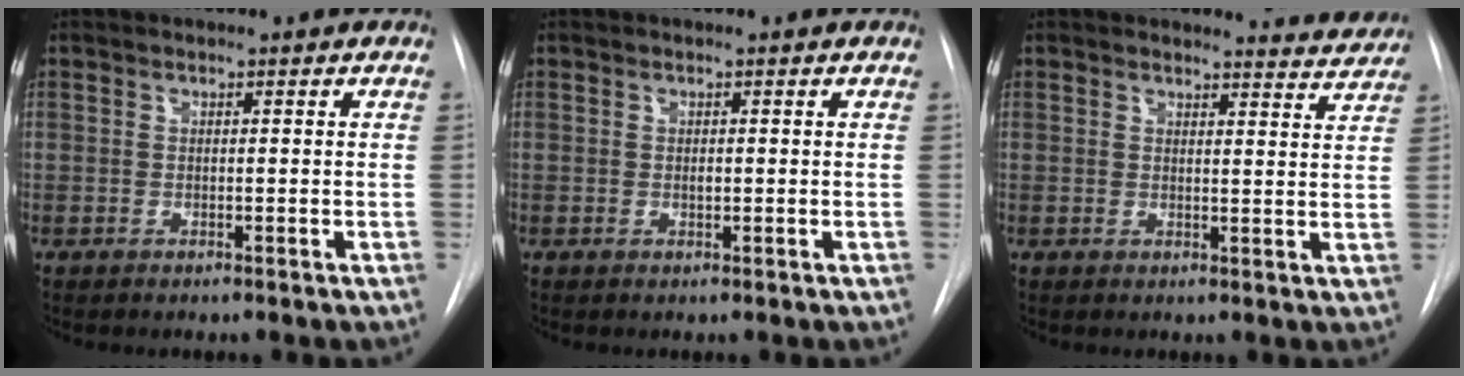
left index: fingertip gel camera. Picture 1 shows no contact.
{"total": 0.5, "force": [0.2, 0.2, 0.5], "torque": [-0.010, 0.003, 0.005]}
{"total": 5.5, "force": [5.5, 0.5, -0.5], "torque": [0.011, -0.031, 0.044]}